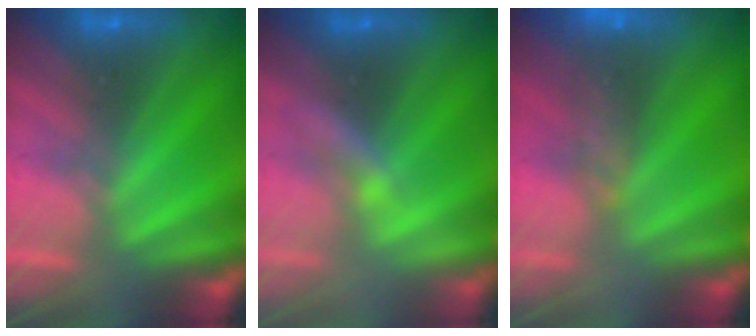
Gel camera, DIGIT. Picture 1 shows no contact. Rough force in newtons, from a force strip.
{"total": 2.2}
{"total": 5.5}